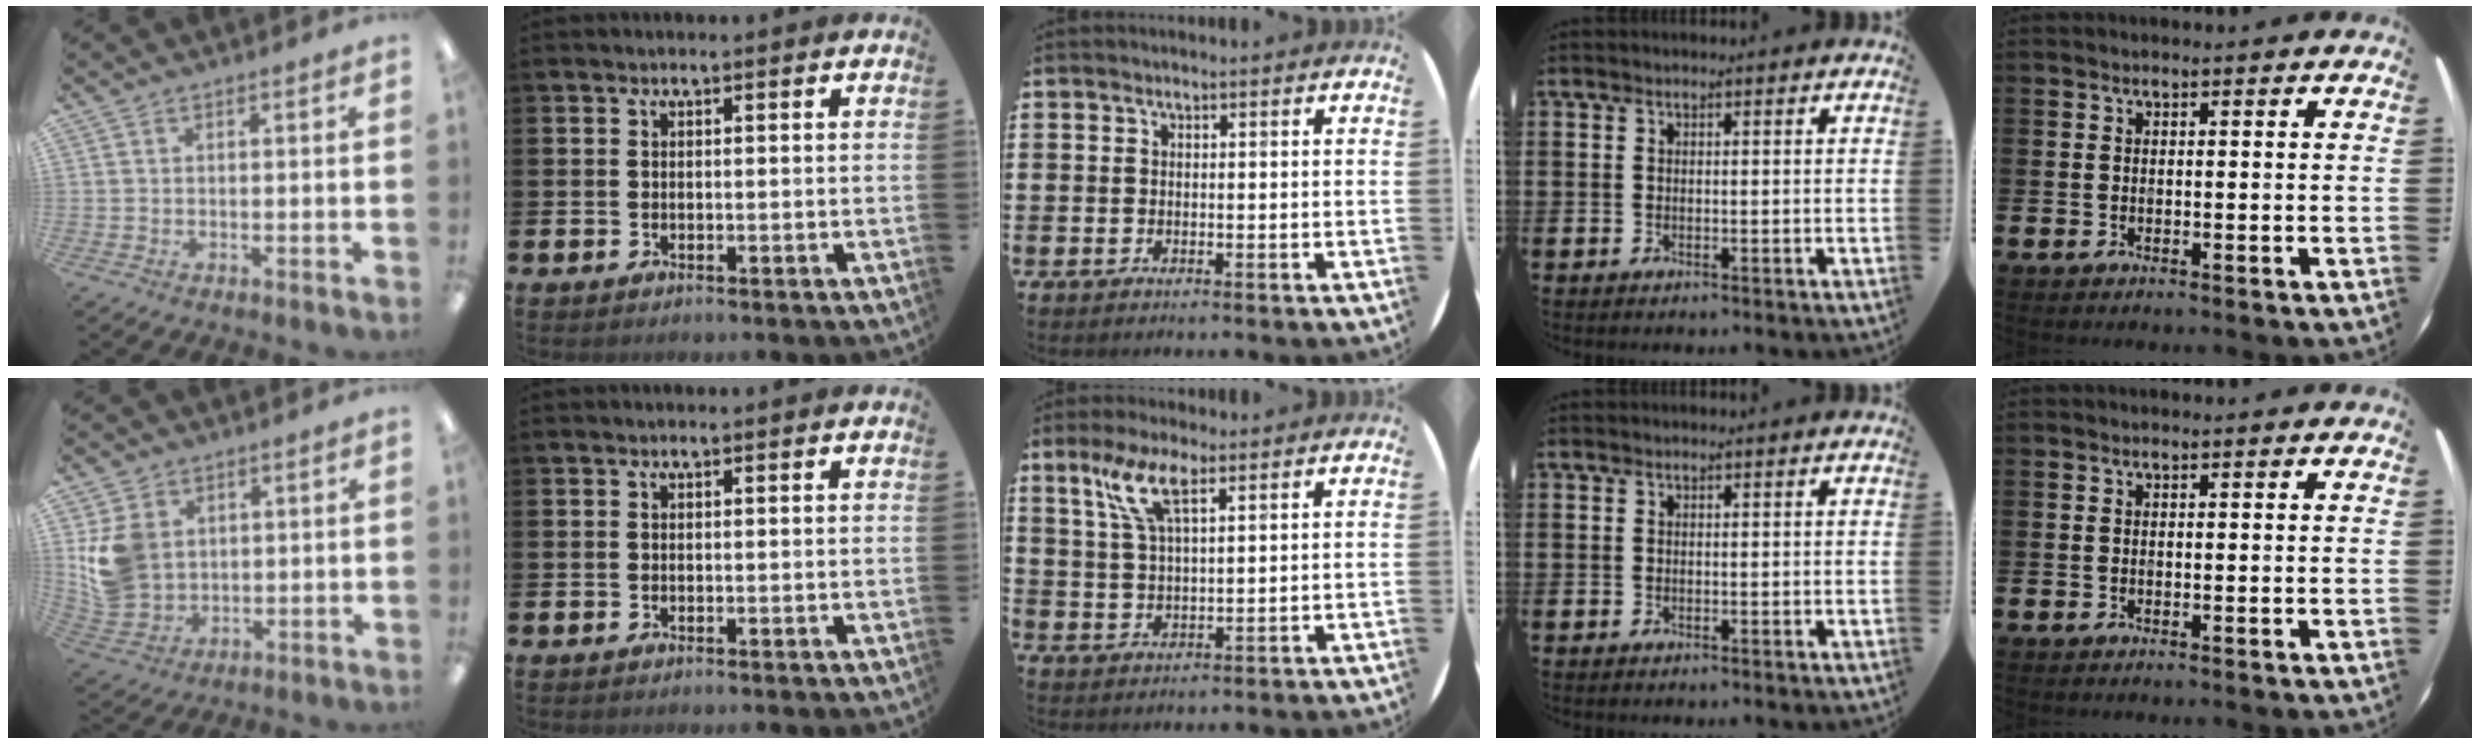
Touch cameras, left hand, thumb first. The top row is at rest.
{"thumb": {"total": 10.3, "force": [2.9, 8.7, 4.9], "torque": [-0.108, 0.003, 0.062]}, "middle": {"total": 6.5, "force": [4.1, 1.8, 4.8], "torque": [-0.106, 0.007, 0.071]}}